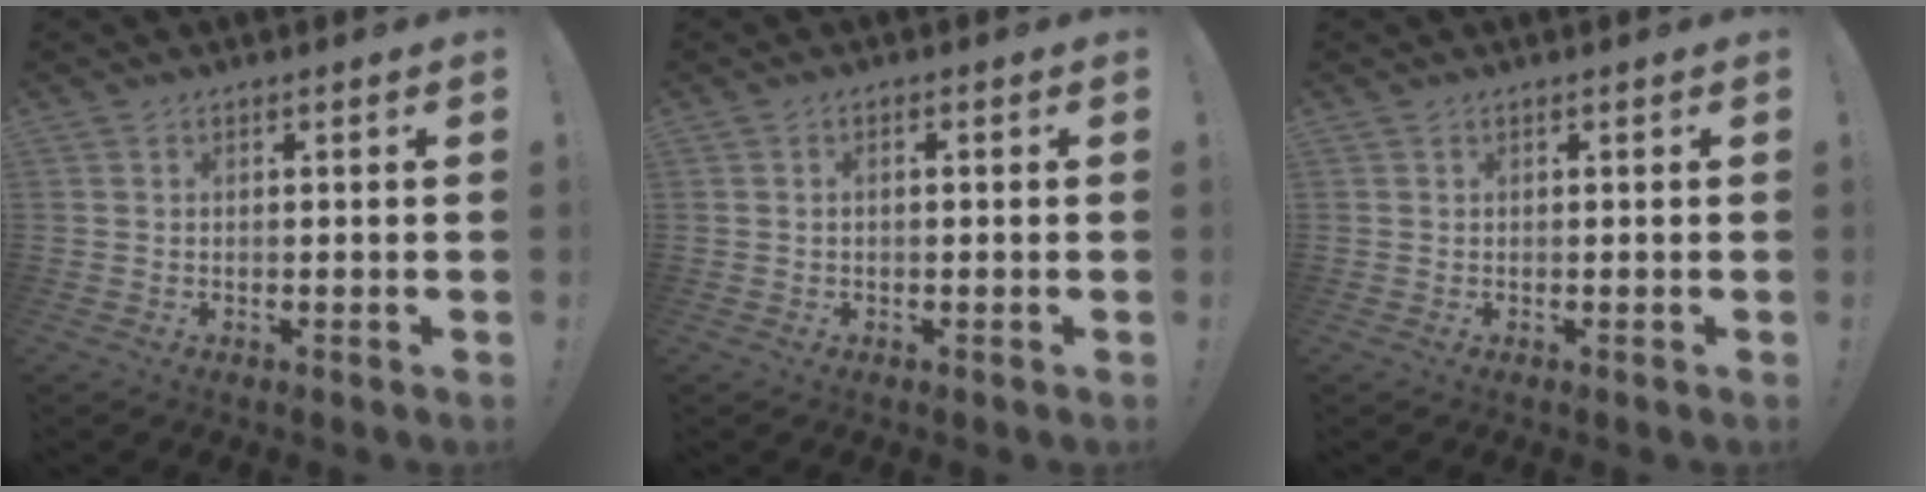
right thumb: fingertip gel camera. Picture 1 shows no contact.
{"total": 1.2, "force": [-0.6, 0.4, 1.0], "torque": [-0.021, 0.005, -0.010]}
{"total": 0.0}